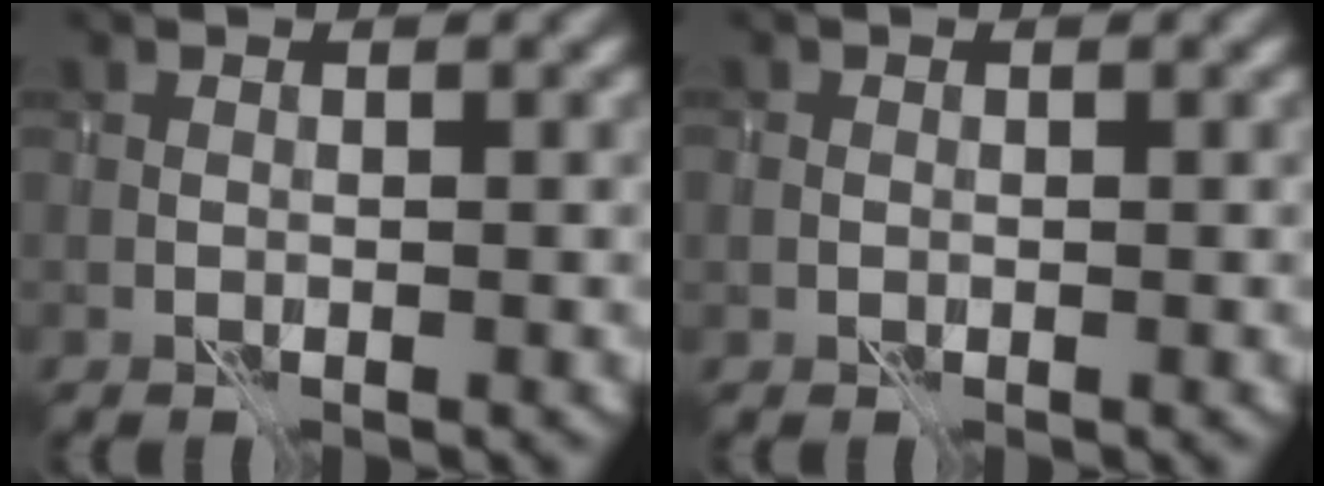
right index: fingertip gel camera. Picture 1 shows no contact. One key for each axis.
{"total": 0.6, "fx": -0.1, "fy": 0.6, "fz": 0.1, "tx": 0.000, "ty": -0.001, "tz": -0.005}